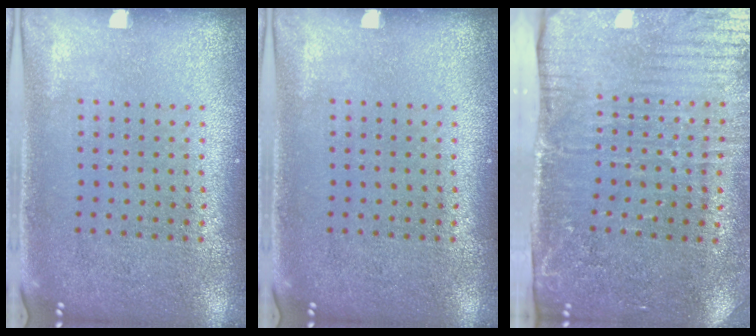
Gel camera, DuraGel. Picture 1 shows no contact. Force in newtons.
{"total": 0.0}
{"total": 4.5, "press": 3.7, "slide": 2.4}